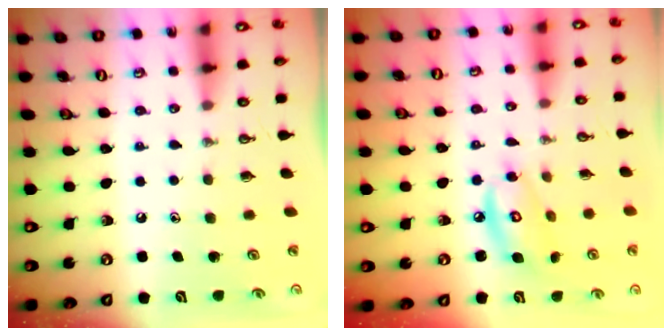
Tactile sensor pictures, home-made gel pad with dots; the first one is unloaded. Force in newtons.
{"total": 9.3, "press": 9.3, "slide": 0.6}